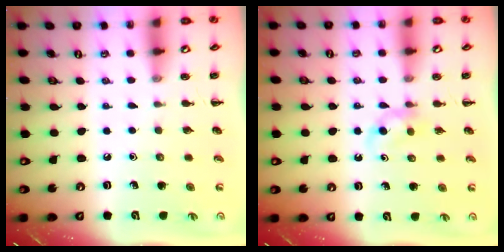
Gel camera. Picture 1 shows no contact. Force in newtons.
{"total": 2.9, "press": 2.6, "slide": 1.3}